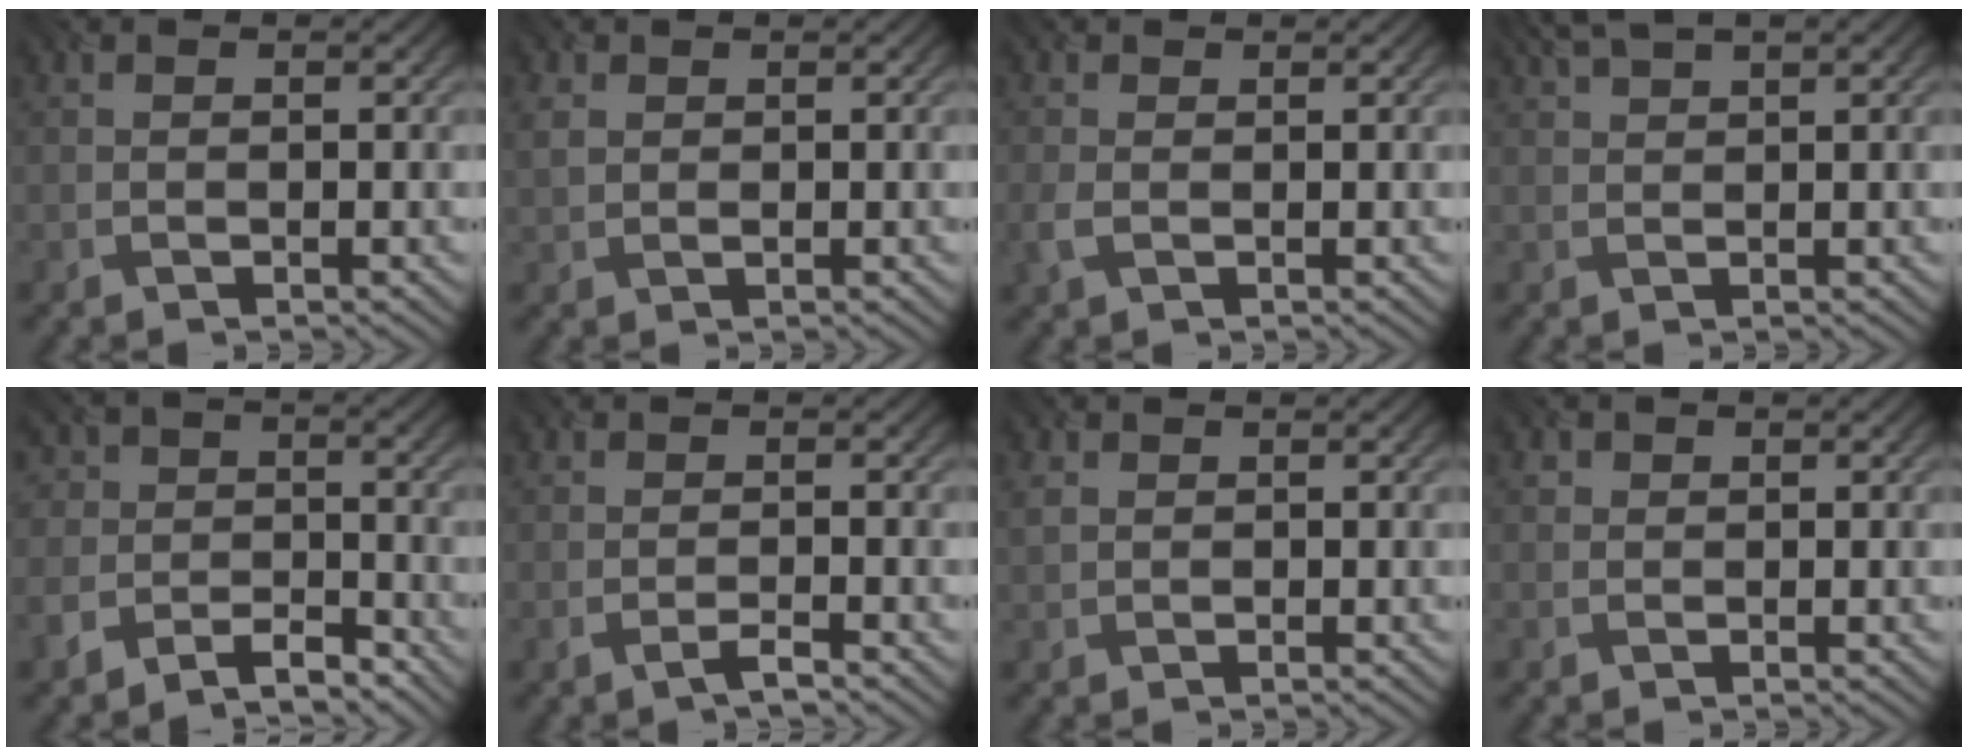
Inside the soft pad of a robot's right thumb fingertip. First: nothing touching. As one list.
[{"total": 1.5, "force": [1.0, 0.9, 0.5], "torque": [-0.025, -0.001, 0.019]}, {"total": 1.9, "force": [-0.3, 1.4, 1.3], "torque": [-0.046, -0.010, -0.011]}, {"total": 4.3, "force": [3.0, 0.9, 3.0], "torque": [-0.072, 0.015, 0.059]}, {"total": 5.5, "force": [-4.2, 3.1, 1.7], "torque": [-0.035, -0.006, -0.090]}, {"total": 1.0, "force": [-0.7, -0.2, 0.7], "torque": [-0.016, 0.001, -0.017]}, {"total": 1.2, "force": [0.9, 0.8, 0.1], "torque": [-0.015, 0.000, 0.016]}, {"total": 0.8, "force": [0.3, 0.8, -0.1], "torque": [0.002, -0.006, 0.004]}]